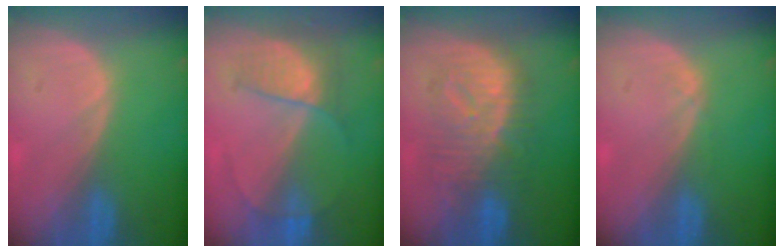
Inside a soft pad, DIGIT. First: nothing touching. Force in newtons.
{"total": 6.6, "press": 5.7, "slide": 3.2}
{"total": 9.3, "press": 9.3, "slide": 0.4}
{"total": 0.7, "press": 0.6, "slide": 0.2}